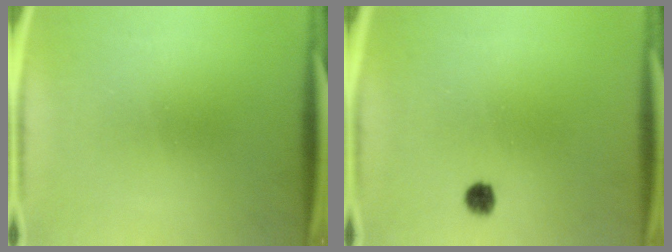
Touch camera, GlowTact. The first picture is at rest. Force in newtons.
{"total": 2.2}